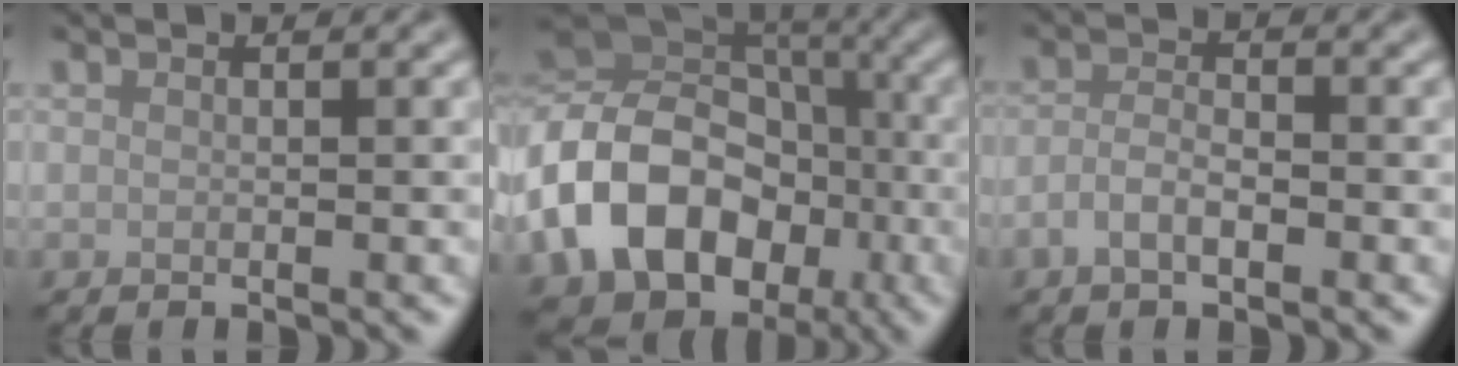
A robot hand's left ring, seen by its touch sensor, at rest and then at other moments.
{"total": 14.9, "force": [-4.0, 12.0, 8.0], "torque": [-0.188, 0.005, -0.084]}
{"total": 2.3, "force": [-1.1, 1.0, 1.8], "torque": [-0.036, 0.003, -0.027]}